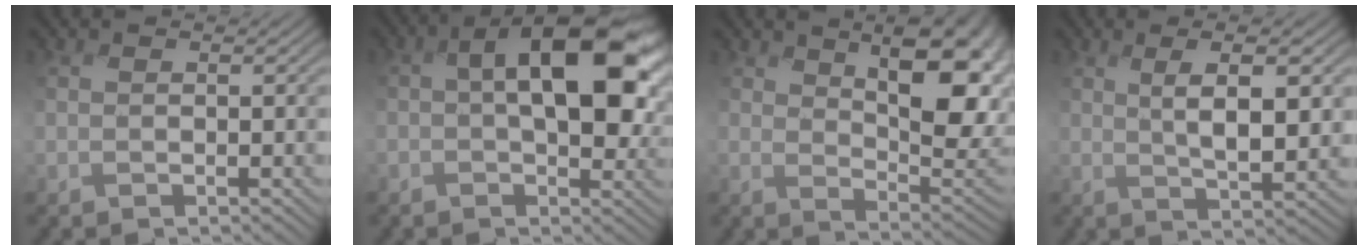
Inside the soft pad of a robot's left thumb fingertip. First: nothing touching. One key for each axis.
{"total": 13.1, "fx": 2.4, "fy": 7.0, "fz": 10.8, "tx": -0.169, "ty": 0.002, "tz": 0.038}
{"total": 11.2, "fx": 4.7, "fy": 4.8, "fz": 8.9, "tx": -0.135, "ty": -0.009, "tz": 0.075}
{"total": 5.8, "fx": 1.4, "fy": 1.4, "fz": 5.4, "tx": -0.090, "ty": 0.002, "tz": 0.017}